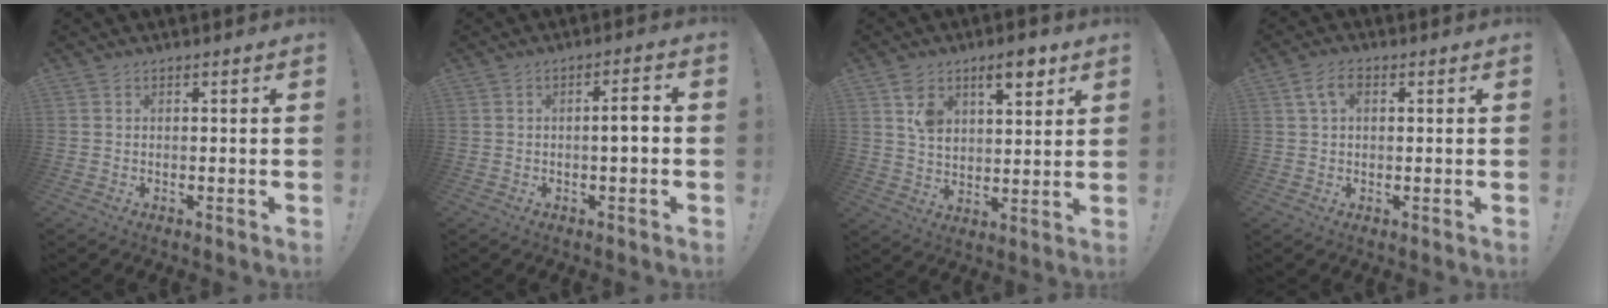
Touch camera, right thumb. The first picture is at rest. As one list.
[{"total": 4.1, "force": [-0.9, 0.5, 4.0], "torque": [-0.072, 0.008, -0.020]}, {"total": 9.8, "force": [5.8, 5.2, 6.0], "torque": [-0.092, -0.017, 0.104]}, {"total": 5.0, "force": [1.6, 2.8, 3.8], "torque": [-0.077, 0.009, 0.031]}]